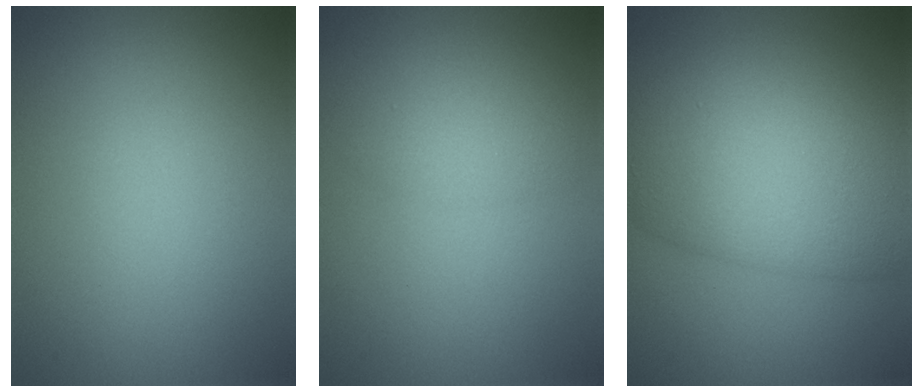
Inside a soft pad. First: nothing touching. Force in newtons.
{"total": 1.8, "press": 1.8, "slide": 0.0}
{"total": 9.5, "press": 9.5, "slide": 0.5}